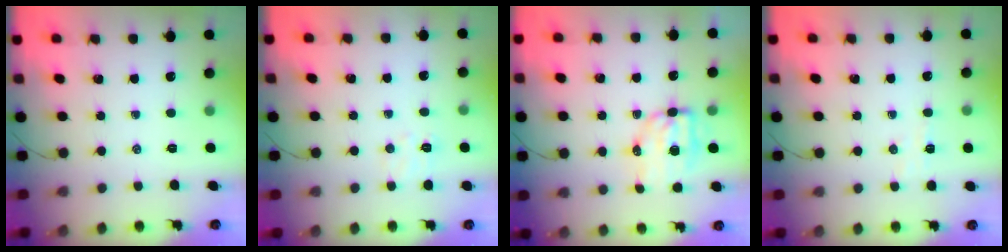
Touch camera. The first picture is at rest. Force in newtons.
{"total": 5.8, "press": 5.8, "slide": 1.0}
{"total": 8.1, "press": 8.0, "slide": 1.6}
{"total": 3.8, "press": 3.6, "slide": 1.1}